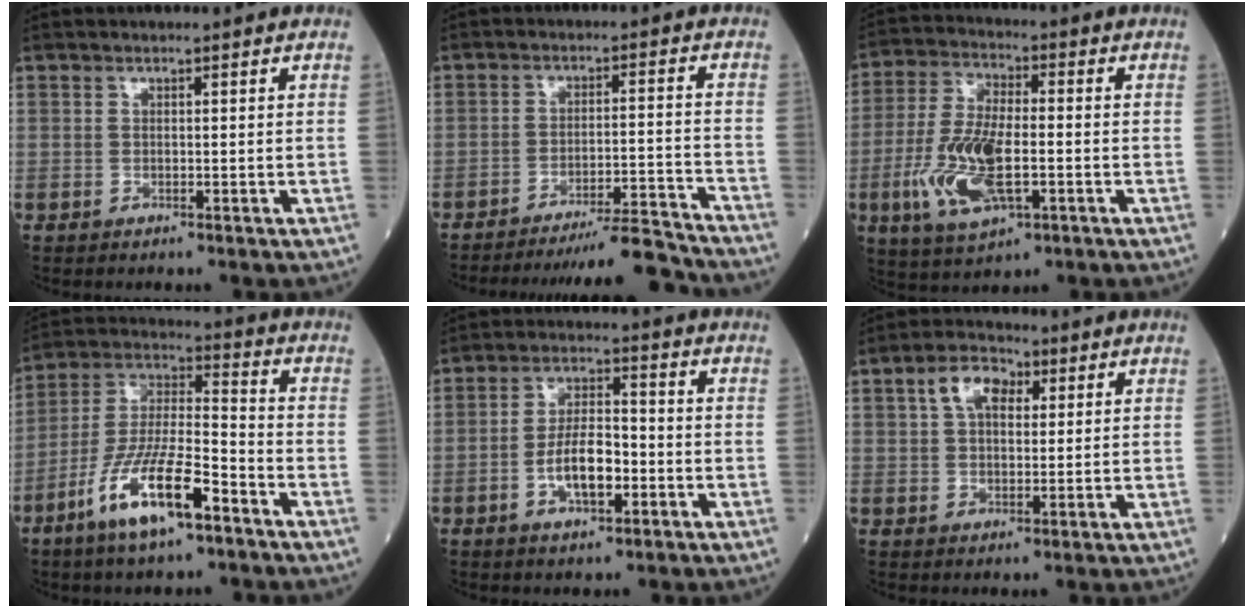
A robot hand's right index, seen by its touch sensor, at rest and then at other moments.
{"total": 11.8, "force": [-11.5, -1.7, 2.5], "torque": [-0.024, -0.001, -0.179]}
{"total": 12.9, "force": [-3.3, 4.6, 11.6], "torque": [-0.248, -0.006, -0.059]}
{"total": 13.9, "force": [-7.4, 2.9, 11.4], "torque": [-0.228, -0.008, -0.138]}
{"total": 8.0, "force": [-2.4, 3.1, 6.9], "torque": [-0.133, 0.011, -0.044]}
{"total": 6.4, "force": [2.5, 3.8, 4.6], "torque": [-0.084, 0.021, 0.043]}